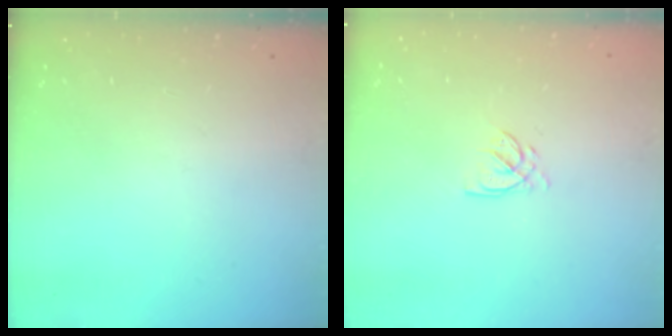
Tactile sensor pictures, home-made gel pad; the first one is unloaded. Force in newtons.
{"total": 2.3, "press": 2.3, "slide": 0.3}